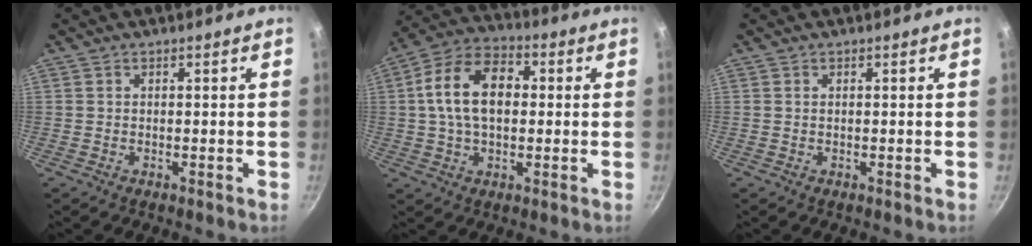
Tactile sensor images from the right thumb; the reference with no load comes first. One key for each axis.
{"total": 13.8, "fx": 1.4, "fy": 8.8, "fz": 10.5, "tx": -0.161, "ty": 0.026, "tz": 0.009}
{"total": 0.0}